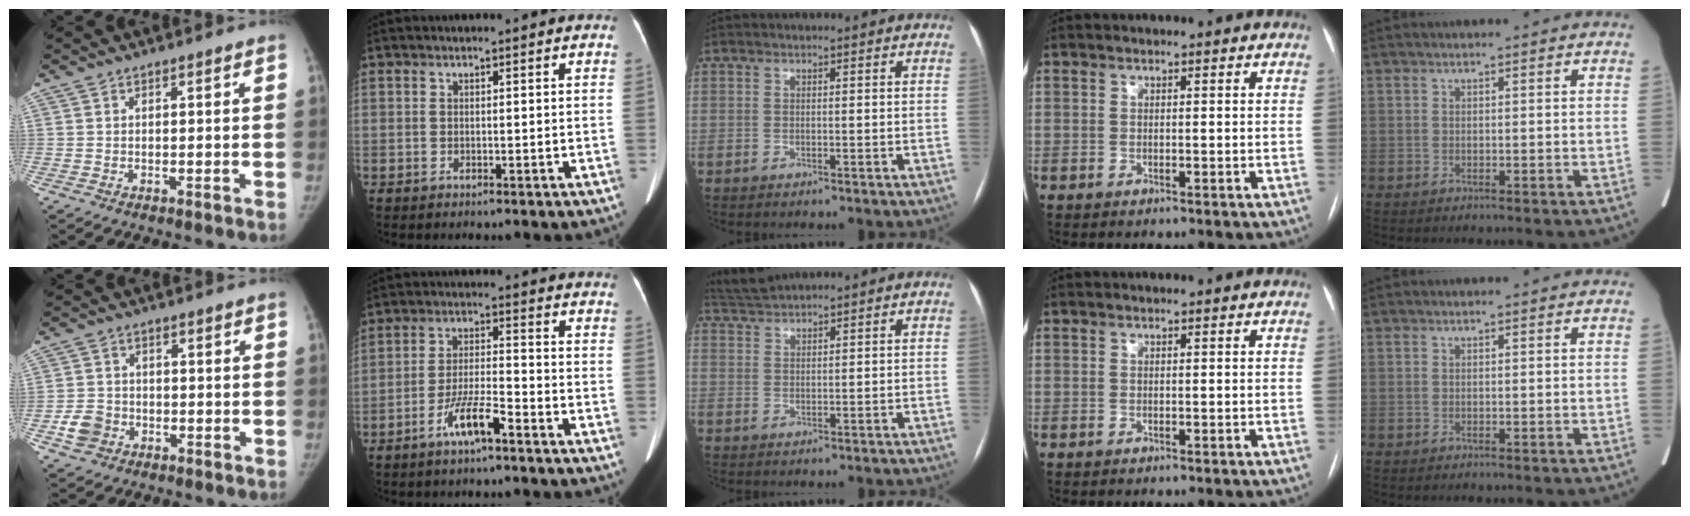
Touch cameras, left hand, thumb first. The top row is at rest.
{"thumb": {"total": 4.8, "force": [-2.0, 4.0, 1.8], "torque": [-0.024, 0.015, -0.035]}, "index": {"total": 6.5, "force": [-4.2, 0.6, 5.0], "torque": [-0.104, -0.003, -0.078]}, "middle": {"total": 3.0, "force": [2.9, -0.7, -0.1], "torque": [-0.007, 0.011, 0.065]}}